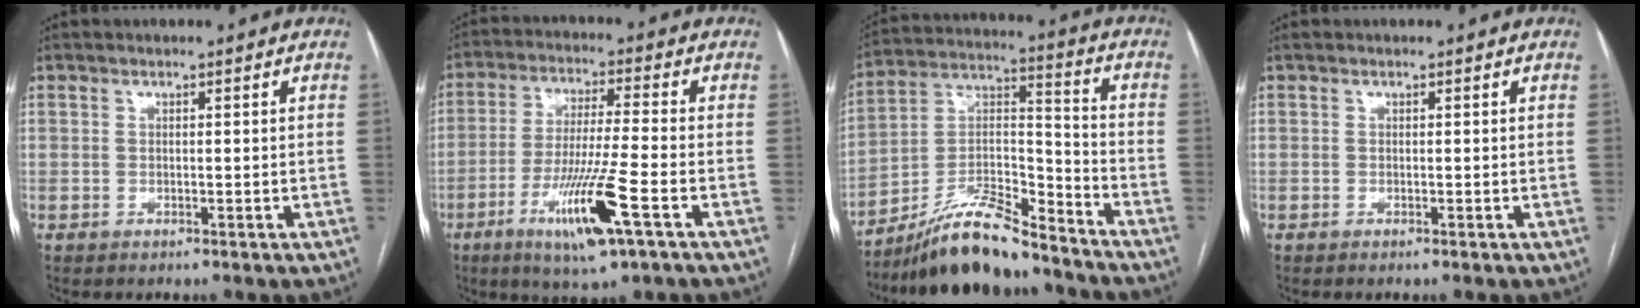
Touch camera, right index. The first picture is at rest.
{"total": 12.2, "force": [-5.3, 0.1, 11.0], "torque": [-0.212, -0.023, -0.094]}
{"total": 15.1, "force": [-13.3, 2.7, 6.7], "torque": [-0.118, 0.020, -0.238]}
{"total": 0.0}